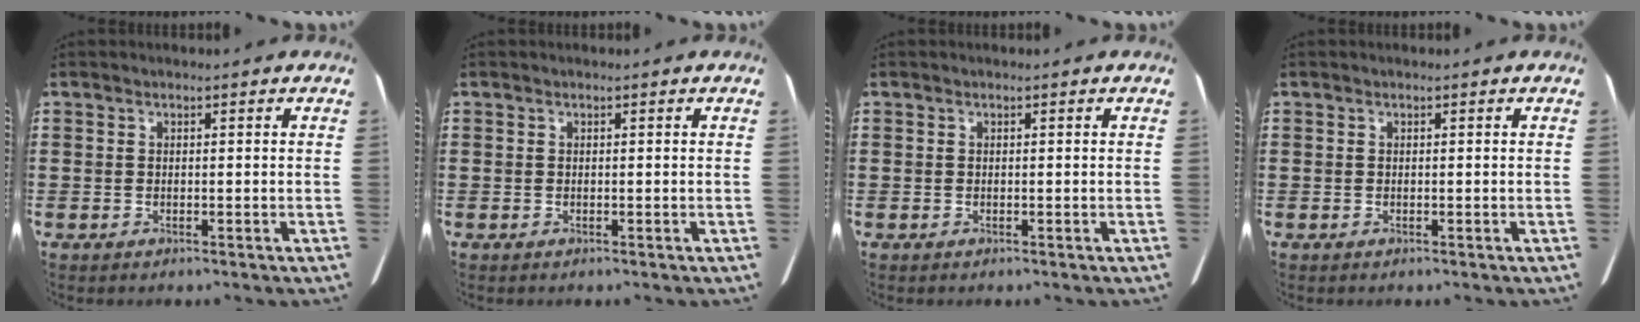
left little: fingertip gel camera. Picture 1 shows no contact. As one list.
[{"total": 0.0}, {"total": 0.0}, {"total": 0.0}]